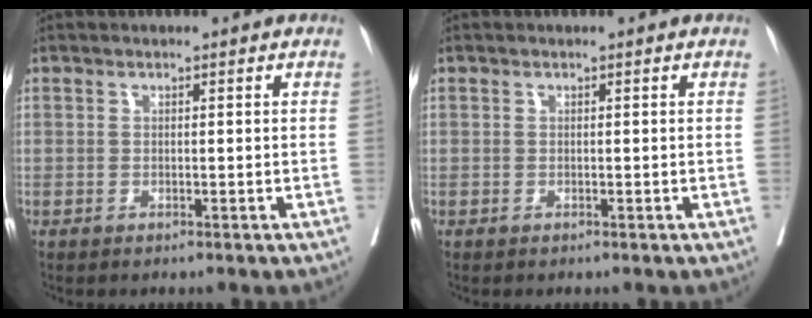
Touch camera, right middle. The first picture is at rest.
{"total": 0.0}